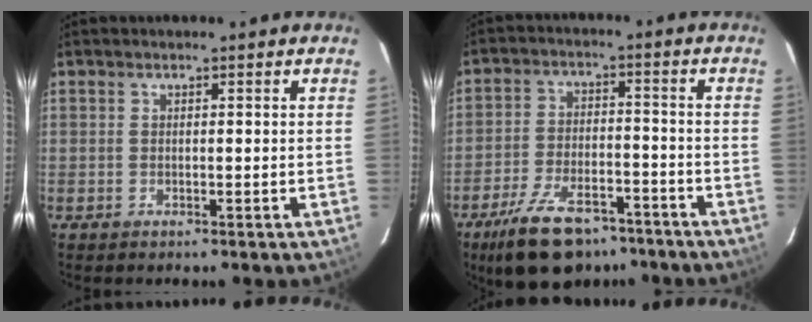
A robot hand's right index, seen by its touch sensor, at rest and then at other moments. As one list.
[{"total": 15.0, "force": [-10.7, 6.9, 7.9], "torque": [-0.172, -0.008, -0.171]}]